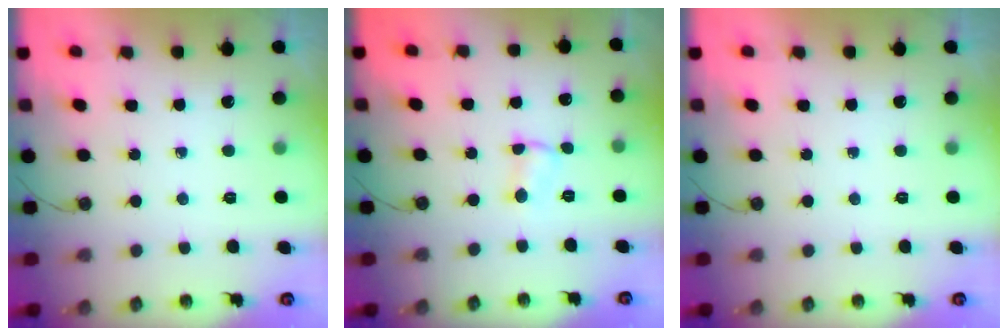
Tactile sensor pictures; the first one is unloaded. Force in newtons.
{"total": 2.5, "press": 2.5, "slide": 0.4}
{"total": 0.0}